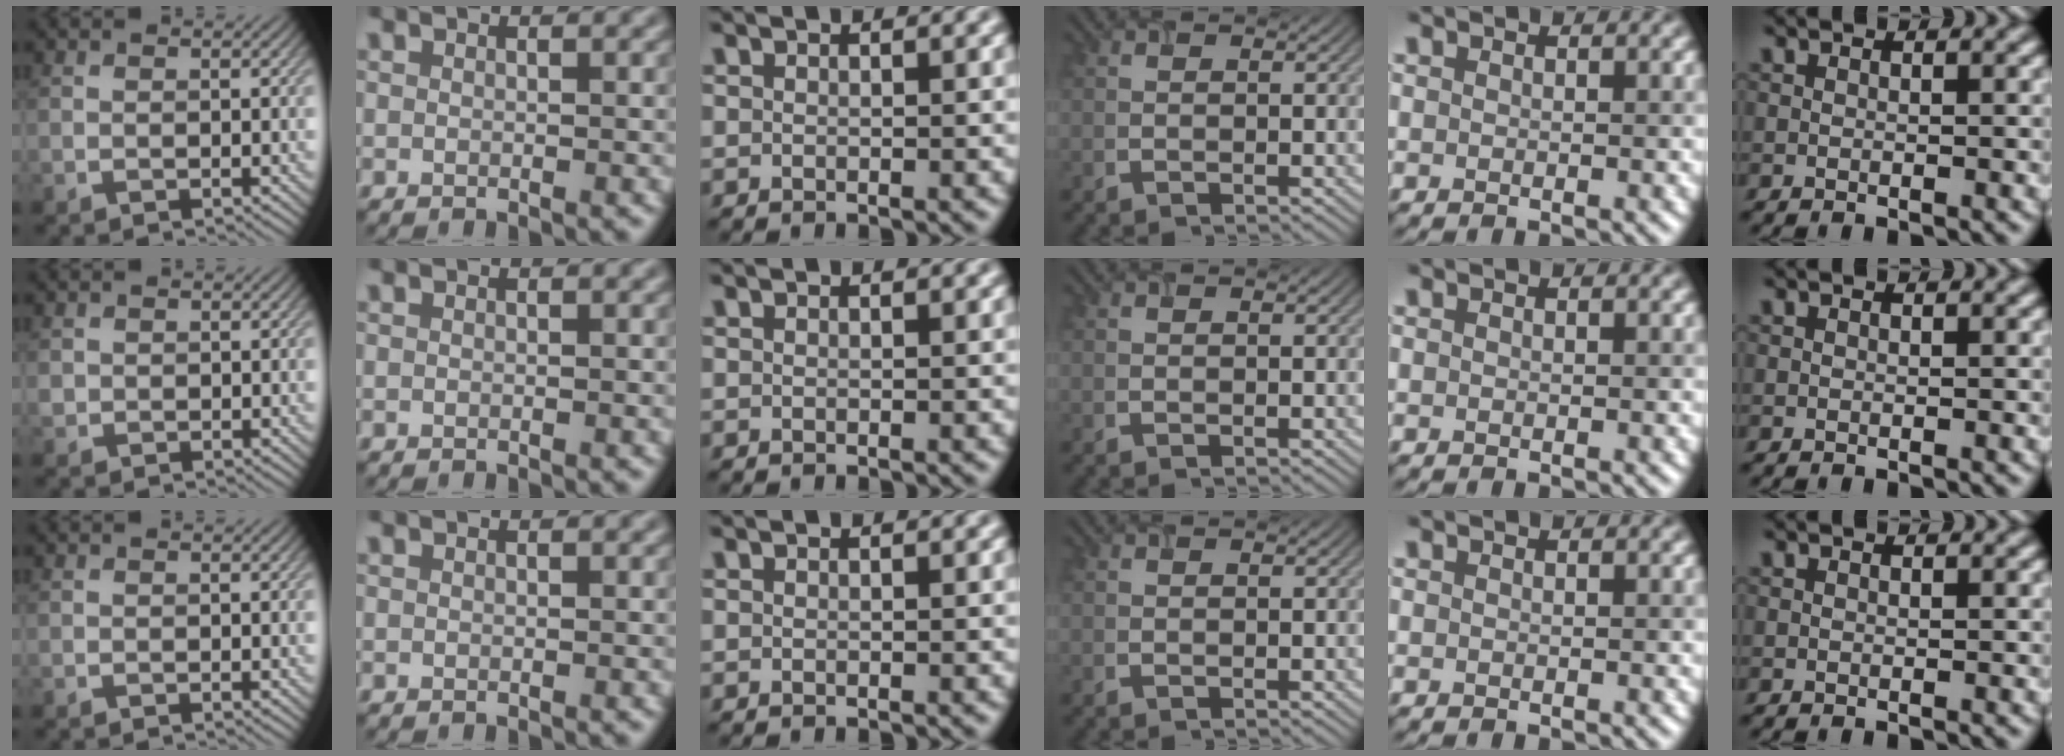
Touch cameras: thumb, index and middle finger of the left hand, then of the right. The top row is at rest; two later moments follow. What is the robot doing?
{"motion": "close", "object": "airpods case & airpods"}